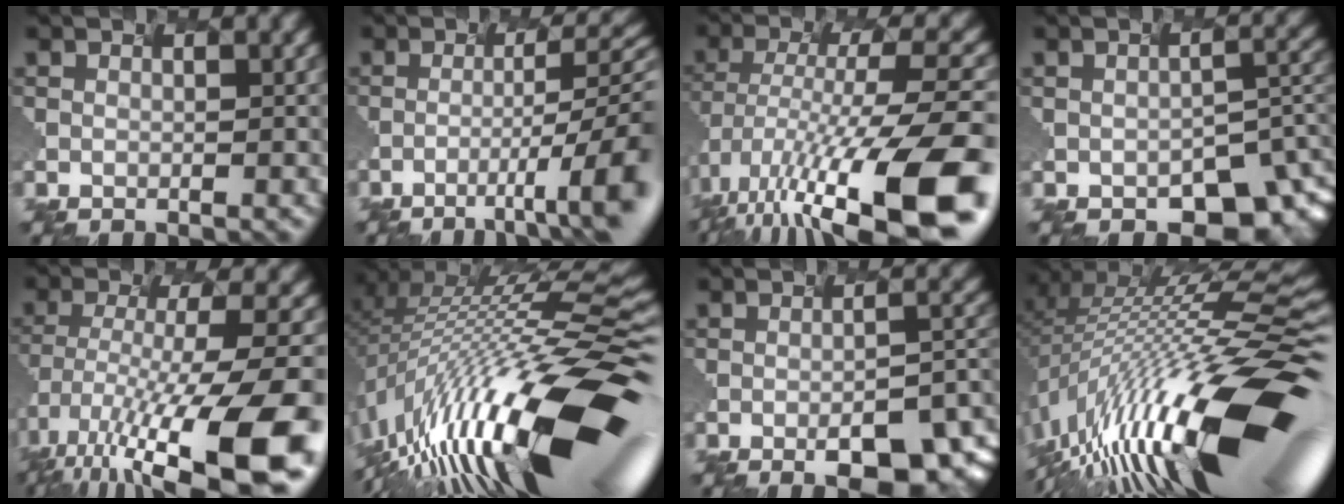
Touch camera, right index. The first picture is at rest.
{"total": 9.4, "force": [-3.9, 1.4, 8.5], "torque": [-0.122, 0.003, -0.034]}
{"total": 14.6, "force": [-7.2, 3.7, 12.2], "torque": [-0.224, 0.005, -0.103]}
{"total": 6.1, "force": [-3.7, 3.0, 3.8], "torque": [-0.055, -0.021, -0.019]}
{"total": 14.8, "force": [-9.0, 2.9, 11.3], "torque": [-0.232, -0.008, -0.125]}
{"total": 18.2, "force": [-5.0, 4.6, 16.9], "torque": [-0.277, 0.010, -0.080]}
{"total": 6.9, "force": [-3.7, 1.4, 5.6], "torque": [-0.085, -0.007, -0.032]}
{"total": 18.3, "force": [-4.9, 4.5, 17.0], "torque": [-0.282, 0.009, -0.077]}